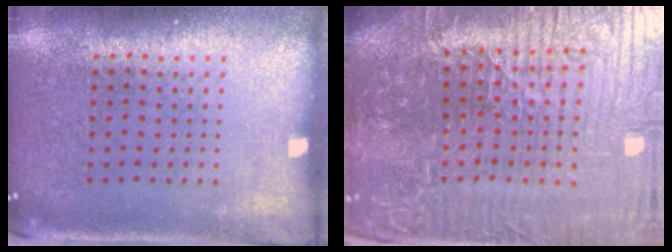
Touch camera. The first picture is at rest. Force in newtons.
{"total": 7.3, "press": 6.6, "slide": 3.1}